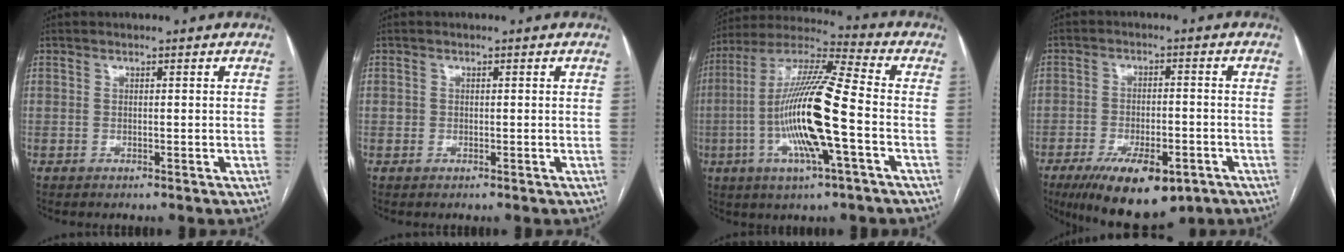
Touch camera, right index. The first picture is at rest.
{"total": 0.6, "force": [0.0, 0.6, 0.1], "torque": [0.004, 0.004, 0.000]}
{"total": 17.2, "force": [-3.6, 1.1, 16.7], "torque": [-0.333, -0.003, -0.072]}
{"total": 13.0, "force": [-7.8, 5.0, 9.1], "torque": [-0.146, -0.012, -0.115]}